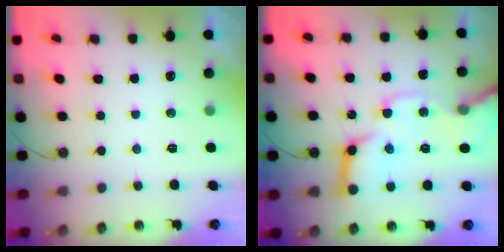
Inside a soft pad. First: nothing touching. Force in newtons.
{"total": 20.4, "press": 20.2, "slide": 2.7}